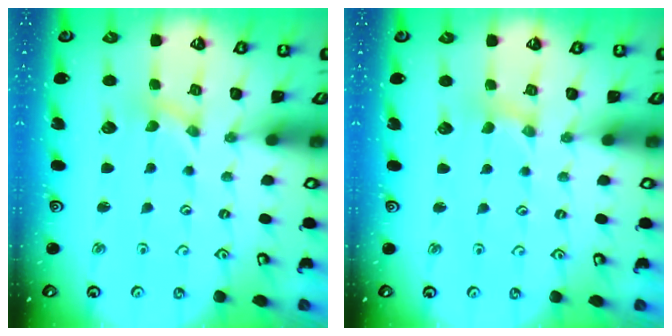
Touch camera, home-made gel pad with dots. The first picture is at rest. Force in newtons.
{"total": 1.7, "press": 1.7, "slide": 0.3}